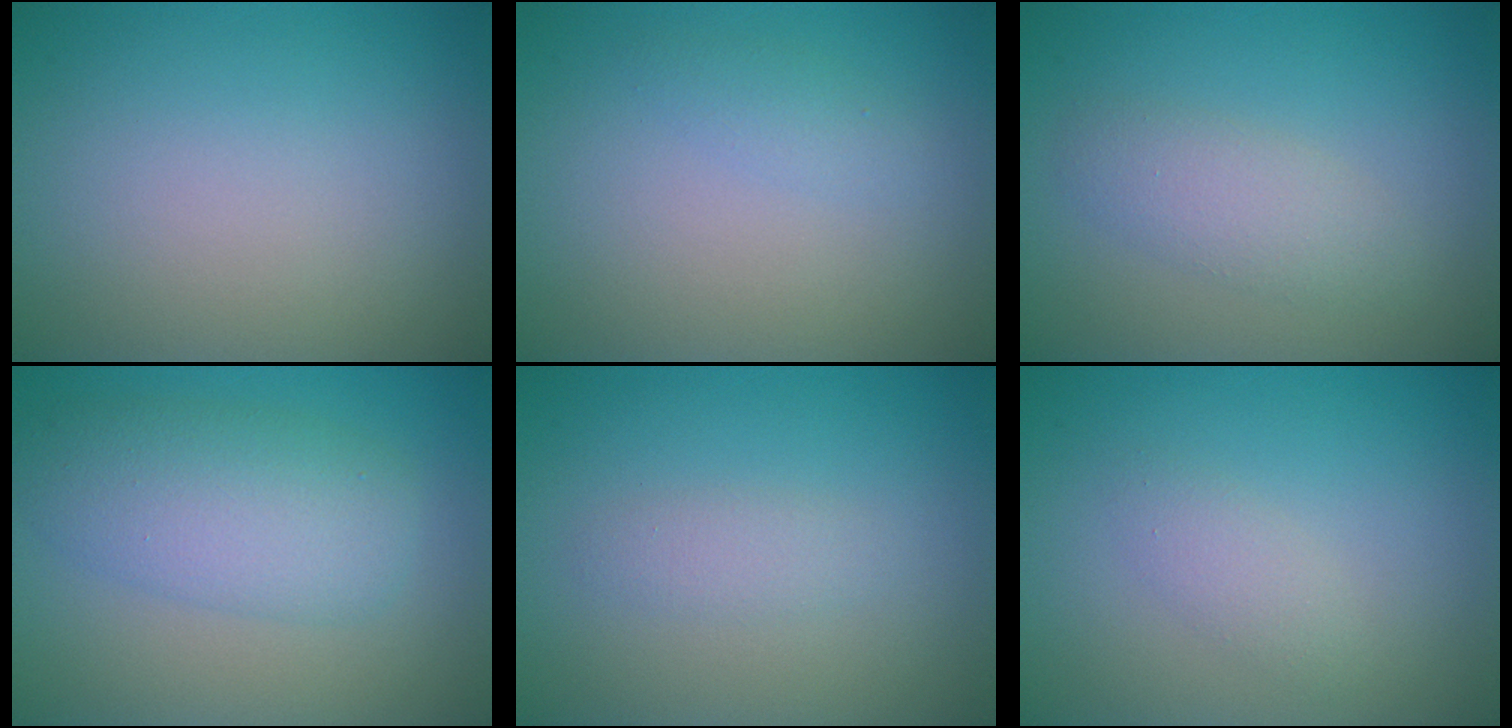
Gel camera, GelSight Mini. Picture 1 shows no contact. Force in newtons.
{"total": 1.0, "press": 1.0, "slide": 0.0}
{"total": 2.5, "press": 2.5, "slide": 0.1}
{"total": 5.7, "press": 5.7, "slide": 0.3}
{"total": 1.3, "press": 1.3, "slide": 0.0}
{"total": 1.4, "press": 1.4, "slide": 0.1}